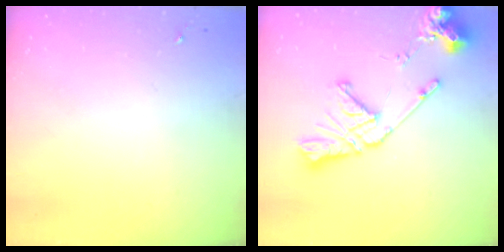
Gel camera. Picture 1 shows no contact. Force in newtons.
{"total": 16.1, "press": 16.0, "slide": 2.0}